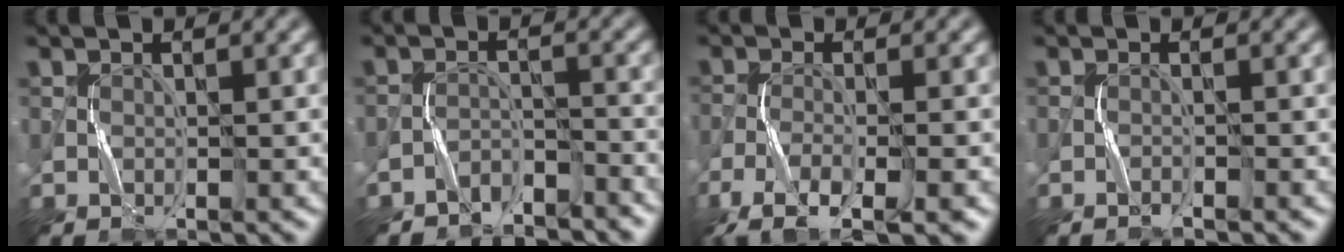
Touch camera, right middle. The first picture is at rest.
{"total": 3.1, "force": [-3.0, 0.7, 0.1], "torque": [0.000, 0.003, -0.058]}
{"total": 6.1, "force": [-4.1, 1.3, 4.2], "torque": [-0.083, -0.013, -0.075]}
{"total": 0.9, "force": [-0.7, -0.3, 0.4], "torque": [-0.010, 0.002, -0.012]}